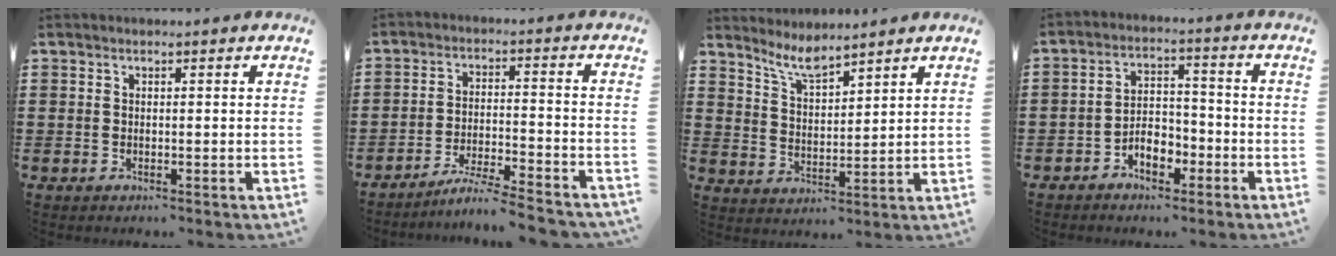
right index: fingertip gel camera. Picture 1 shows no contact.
{"total": 5.8, "force": [-5.4, -0.4, 2.3], "torque": [-0.045, -0.011, -0.105]}
{"total": 5.5, "force": [4.9, 0.9, 2.5], "torque": [-0.064, -0.015, 0.089]}
{"total": 5.2, "force": [-3.1, 2.9, 3.0], "torque": [-0.044, 0.011, -0.059]}